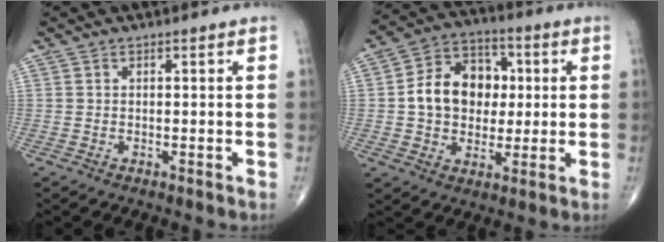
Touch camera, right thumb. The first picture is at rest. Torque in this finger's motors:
{"motor_torque": [0.10, 0.16, 0.40, -0.06, 0.19]}